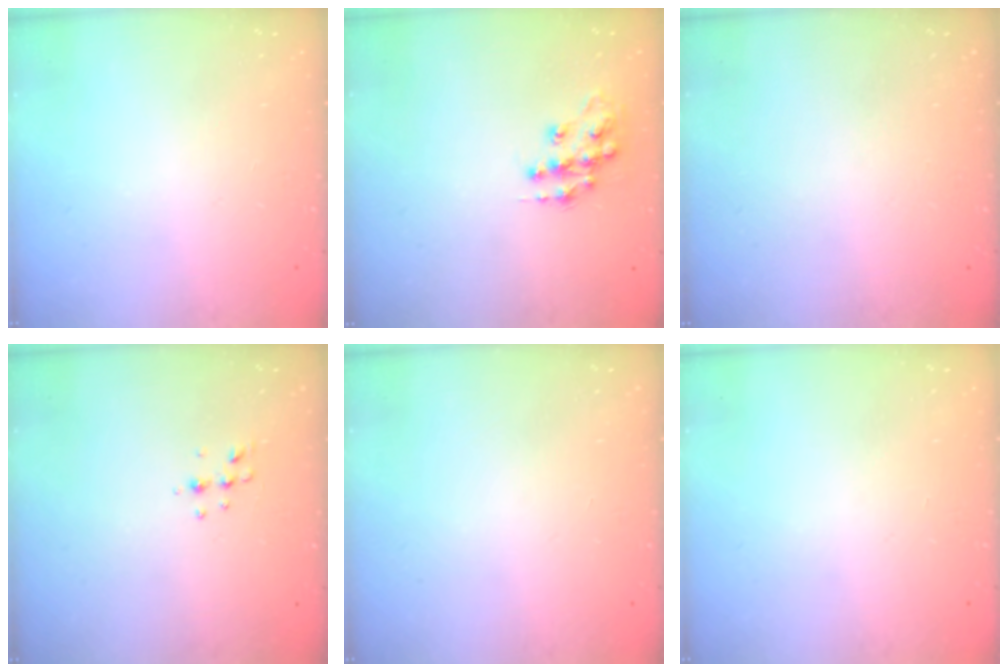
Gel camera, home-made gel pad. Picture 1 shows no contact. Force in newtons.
{"total": 11.5, "press": 11.5, "slide": 0.7}
{"total": 0.0}
{"total": 3.8, "press": 3.6, "slide": 1.4}
{"total": 0.0}
{"total": 0.0}